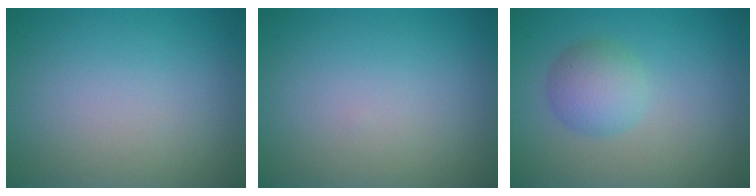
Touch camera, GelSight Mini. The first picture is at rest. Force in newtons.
{"total": 0.0}
{"total": 3.0, "press": 3.0, "slide": 0.0}